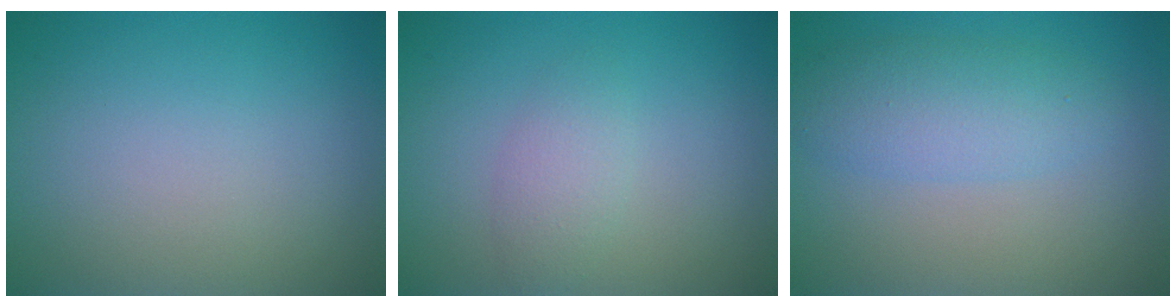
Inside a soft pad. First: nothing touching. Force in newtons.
{"total": 1.9, "press": 1.9, "slide": 0.1}
{"total": 3.7, "press": 3.7, "slide": 0.2}